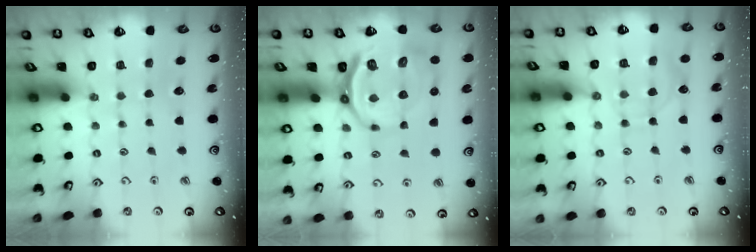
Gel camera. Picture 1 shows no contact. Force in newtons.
{"total": 13.8, "press": 13.4, "slide": 3.5}
{"total": 8.7, "press": 8.6, "slide": 0.9}